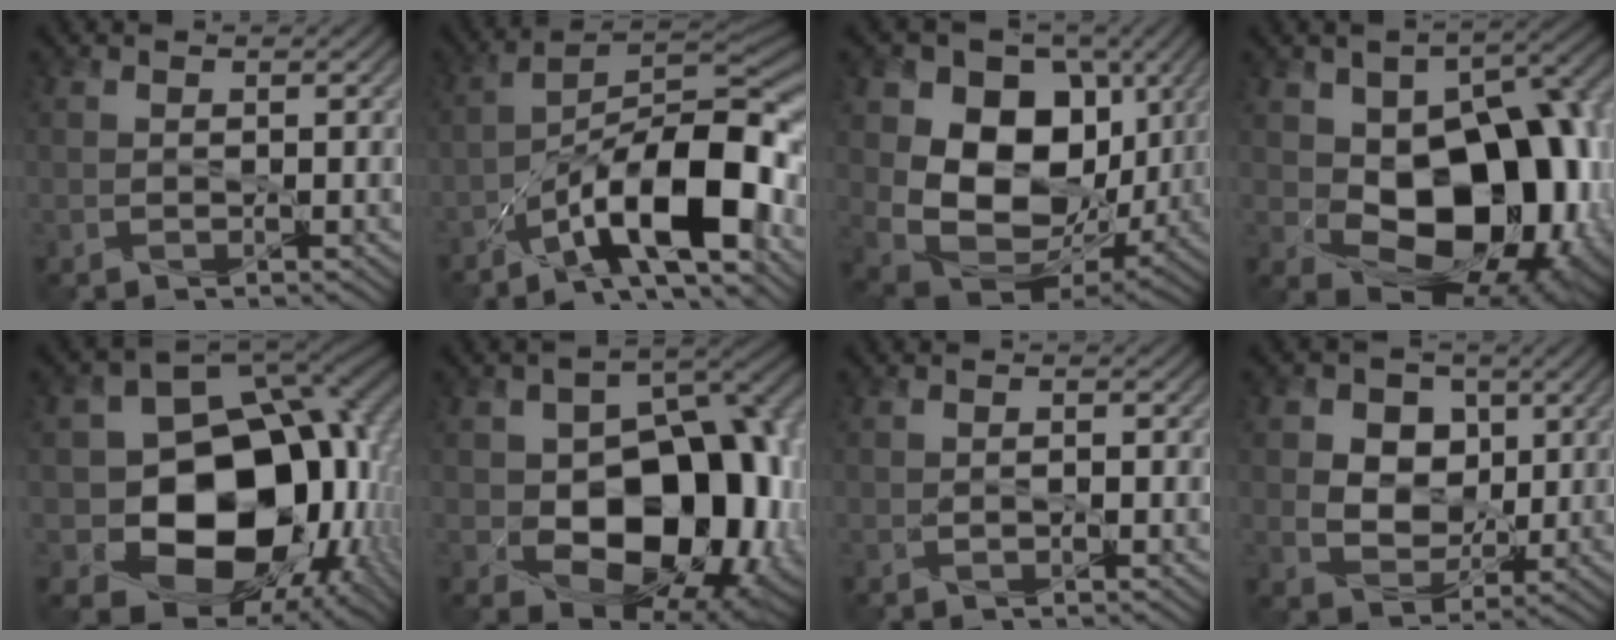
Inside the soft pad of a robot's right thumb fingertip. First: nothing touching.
{"total": 14.0, "force": [-7.7, 3.2, 11.3], "torque": [-0.180, 0.009, -0.147]}
{"total": 15.2, "force": [3.0, 11.0, 10.0], "torque": [-0.192, -0.009, 0.071]}
{"total": 15.6, "force": [-1.2, 10.6, 11.4], "torque": [-0.118, -0.026, 0.001]}
{"total": 18.9, "force": [-3.0, 14.6, 11.6], "torque": [-0.175, -0.053, -0.027]}
{"total": 16.3, "force": [-2.7, 11.0, 11.7], "torque": [-0.124, -0.015, -0.025]}
{"total": 0.7, "force": [-0.5, -0.1, 0.4], "torque": [0.000, 0.000, -0.005]}
{"total": 8.2, "force": [1.9, 6.4, 4.6], "torque": [-0.106, 0.015, 0.026]}